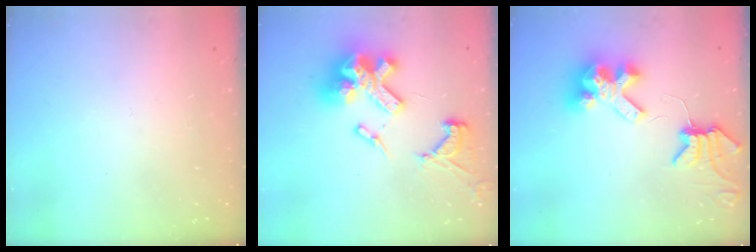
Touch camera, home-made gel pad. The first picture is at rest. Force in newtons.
{"total": 22.4, "press": 21.9, "slide": 4.9}
{"total": 12.6, "press": 12.5, "slide": 1.6}